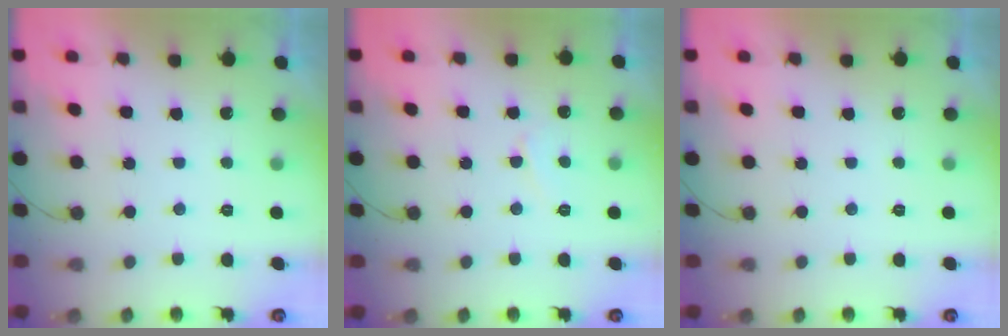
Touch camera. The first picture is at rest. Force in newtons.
{"total": 3.9, "press": 3.8, "slide": 0.4}
{"total": 0.0}